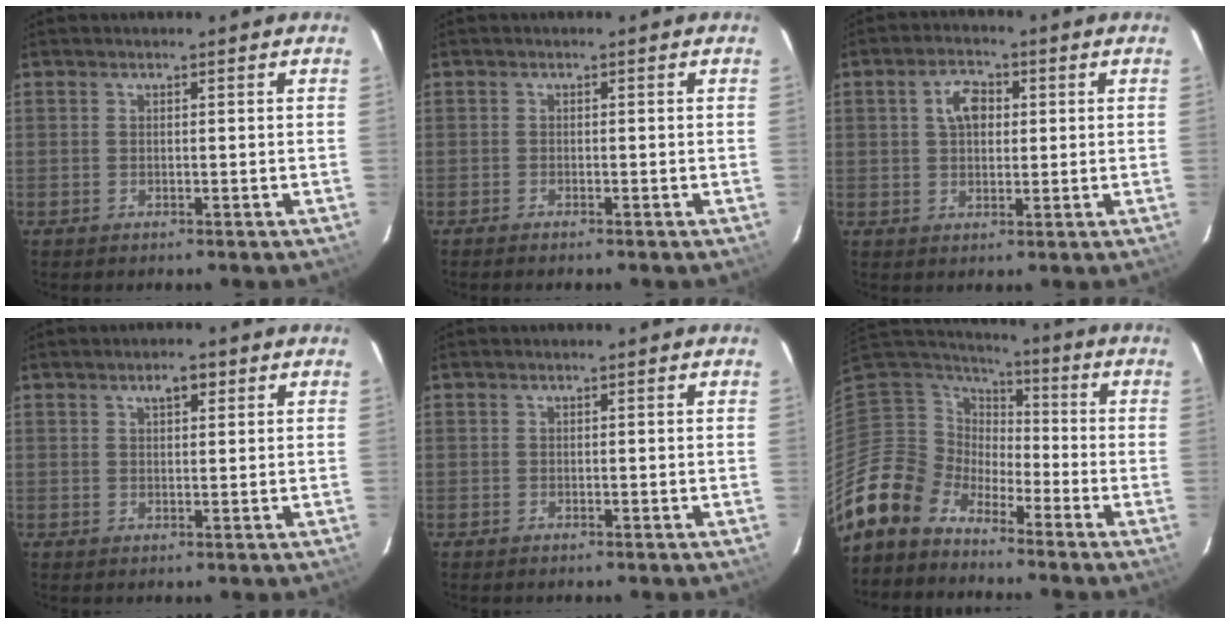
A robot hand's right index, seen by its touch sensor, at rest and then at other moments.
{"total": 1.0, "force": [-0.9, 0.1, 0.4], "torque": [-0.013, -0.002, -0.019]}
{"total": 5.3, "force": [1.3, 3.5, 3.7], "torque": [-0.065, 0.016, 0.025]}
{"total": 2.7, "force": [1.4, 1.2, 1.9], "torque": [-0.030, 0.008, 0.023]}
{"total": 0.0}
{"total": 11.6, "force": [-9.0, 7.0, 2.3], "torque": [-0.081, 0.027, -0.193]}